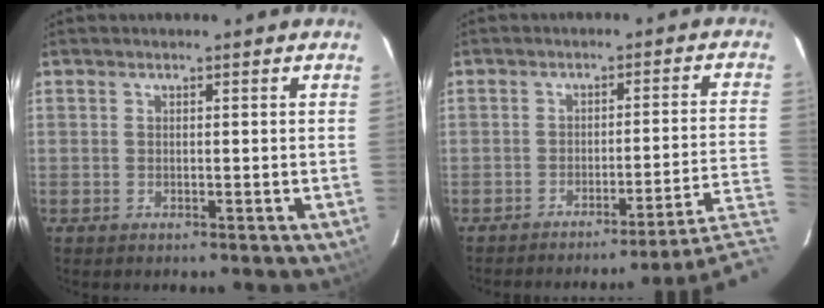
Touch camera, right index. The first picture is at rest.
{"total": 10.8, "force": [-8.9, -5.3, 3.3], "torque": [-0.033, -0.016, -0.126]}